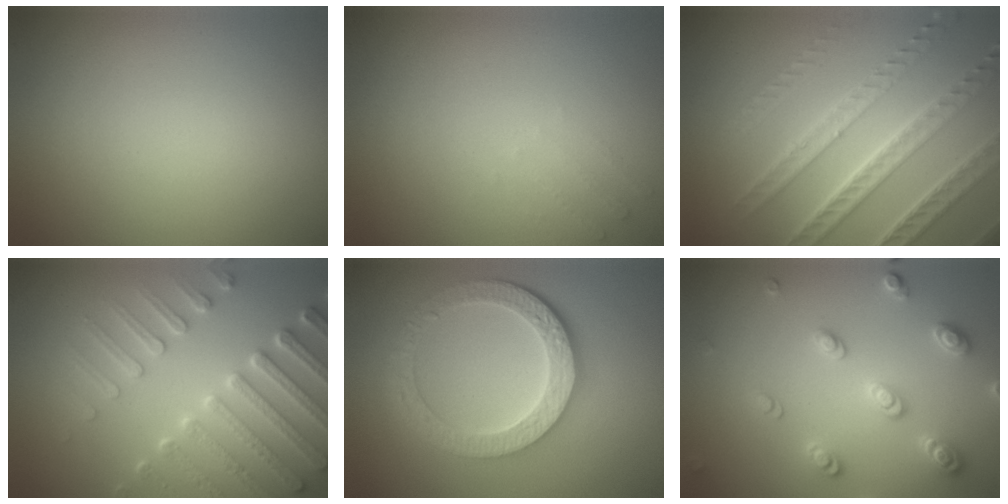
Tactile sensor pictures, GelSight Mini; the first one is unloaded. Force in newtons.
{"total": 0.8, "press": 0.8, "slide": 0.2}
{"total": 8.1, "press": 5.6, "slide": 5.9}
{"total": 6.7, "press": 5.4, "slide": 4.0}
{"total": 6.0, "press": 4.5, "slide": 4.0}
{"total": 3.2, "press": 3.0, "slide": 0.9}